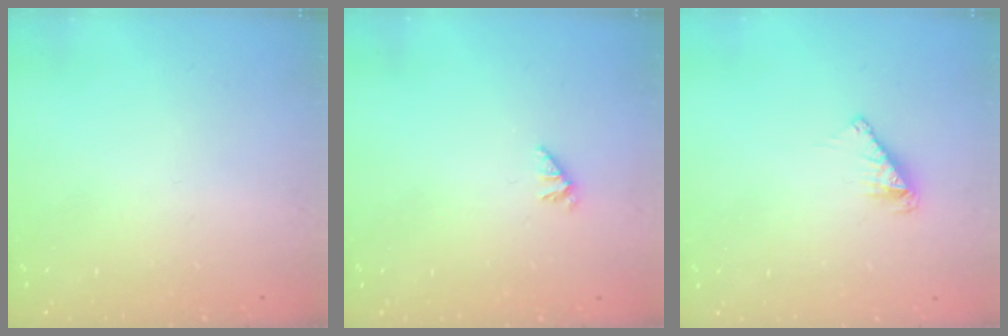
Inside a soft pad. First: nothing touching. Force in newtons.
{"total": 0.0}
{"total": 3.4, "press": 3.4, "slide": 0.3}